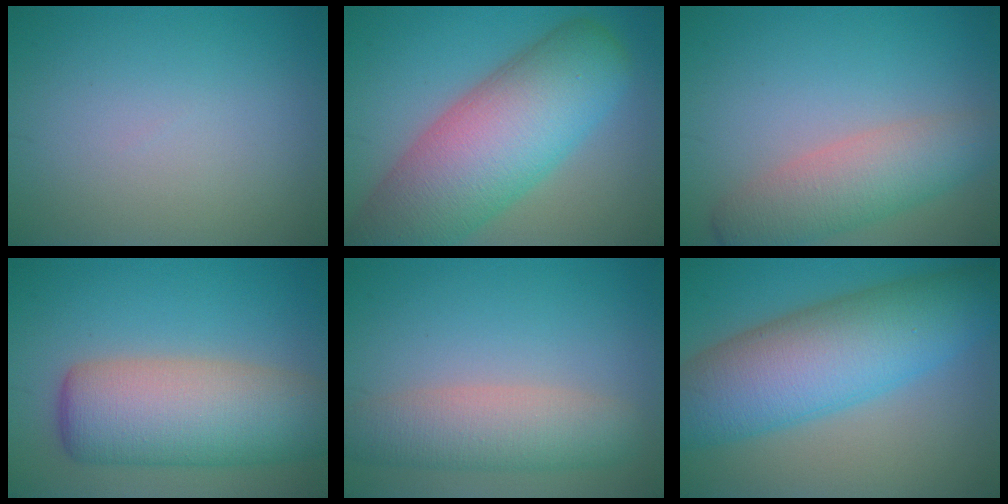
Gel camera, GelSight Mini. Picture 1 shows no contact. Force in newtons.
{"total": 12.4, "press": 12.4, "slide": 0.7}
{"total": 5.2, "press": 5.2, "slide": 0.2}
{"total": 9.9, "press": 9.9, "slide": 0.5}
{"total": 5.1, "press": 5.1, "slide": 0.3}
{"total": 11.1, "press": 11.1, "slide": 0.0}